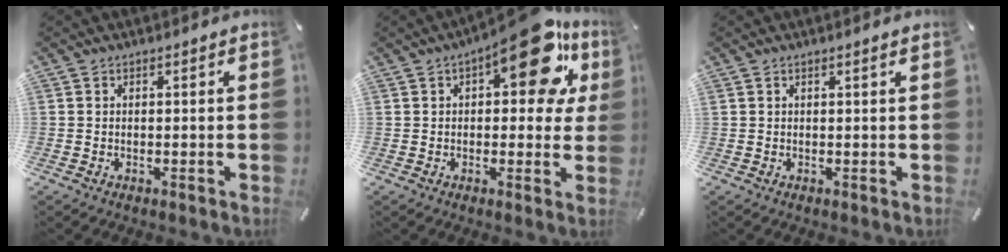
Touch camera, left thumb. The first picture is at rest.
{"total": 17.2, "force": [7.9, 7.2, 13.5], "torque": [-0.168, -0.038, 0.121]}
{"total": 0.7, "force": [0.4, -0.1, 0.6], "torque": [-0.009, -0.001, 0.006]}